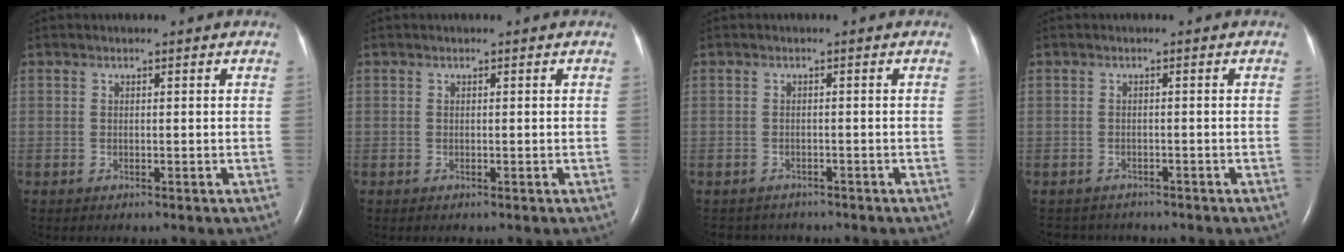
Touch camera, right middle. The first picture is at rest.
{"total": 0.0}
{"total": 3.8, "force": [-3.5, 1.5, 0.0], "torque": [-0.003, 0.000, -0.047]}
{"total": 4.1, "force": [-3.8, 1.6, 0.2], "torque": [-0.003, -0.001, -0.051]}